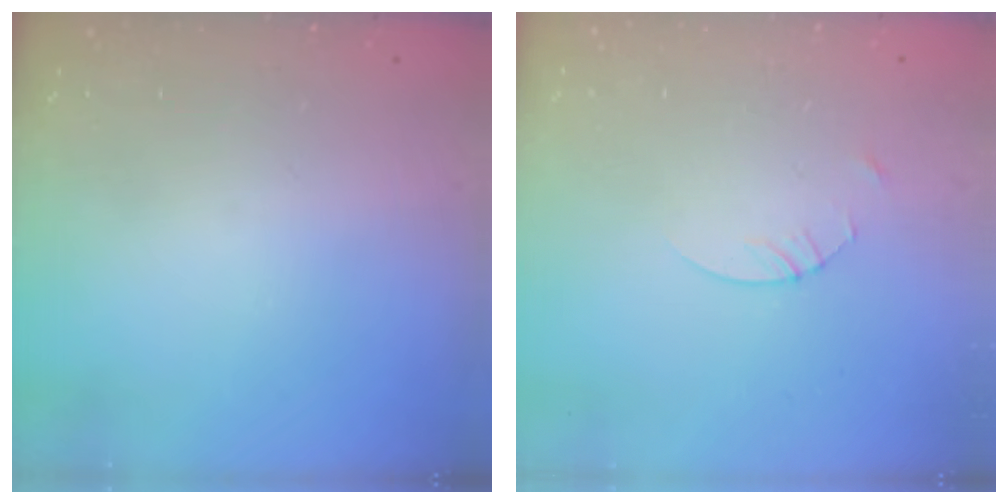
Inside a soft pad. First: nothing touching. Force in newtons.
{"total": 1.4, "press": 1.4, "slide": 0.2}